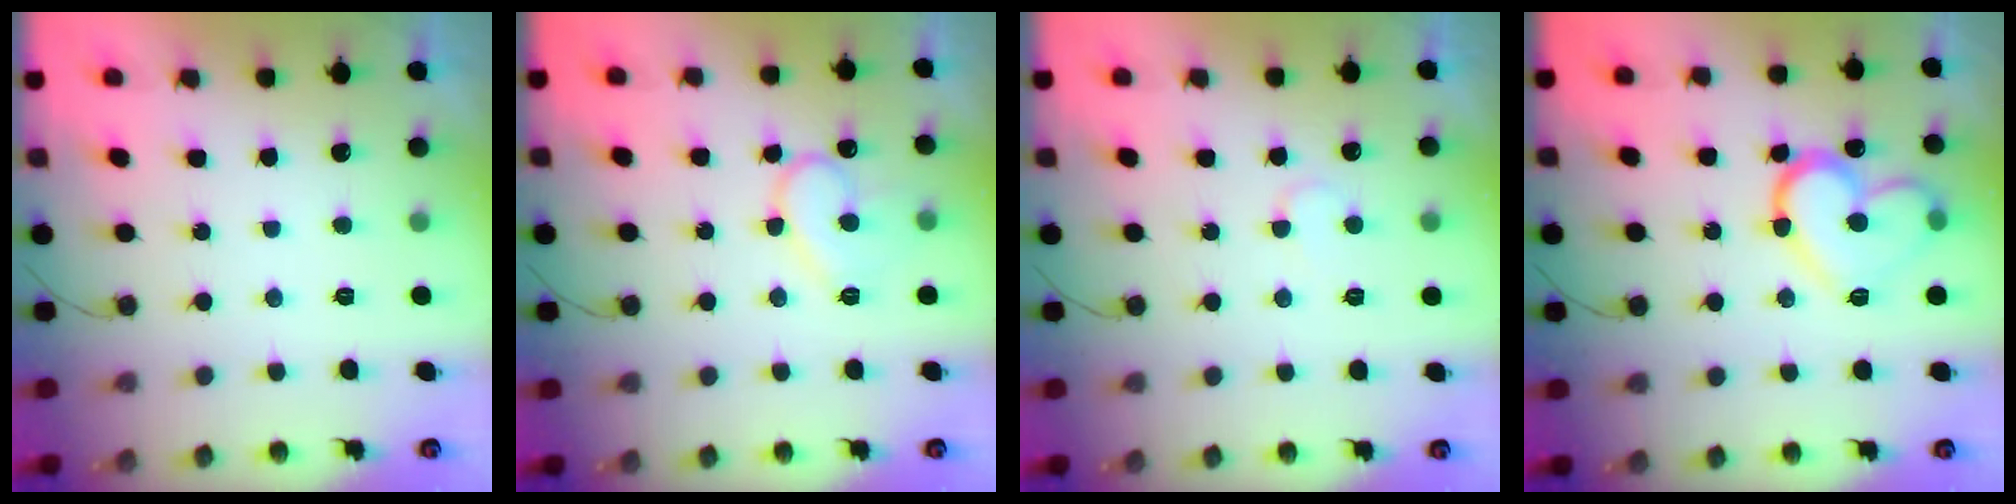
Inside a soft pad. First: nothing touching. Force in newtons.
{"total": 10.7, "press": 10.6, "slide": 1.0}
{"total": 3.3, "press": 3.2, "slide": 0.3}
{"total": 16.2, "press": 16.1, "slide": 1.8}